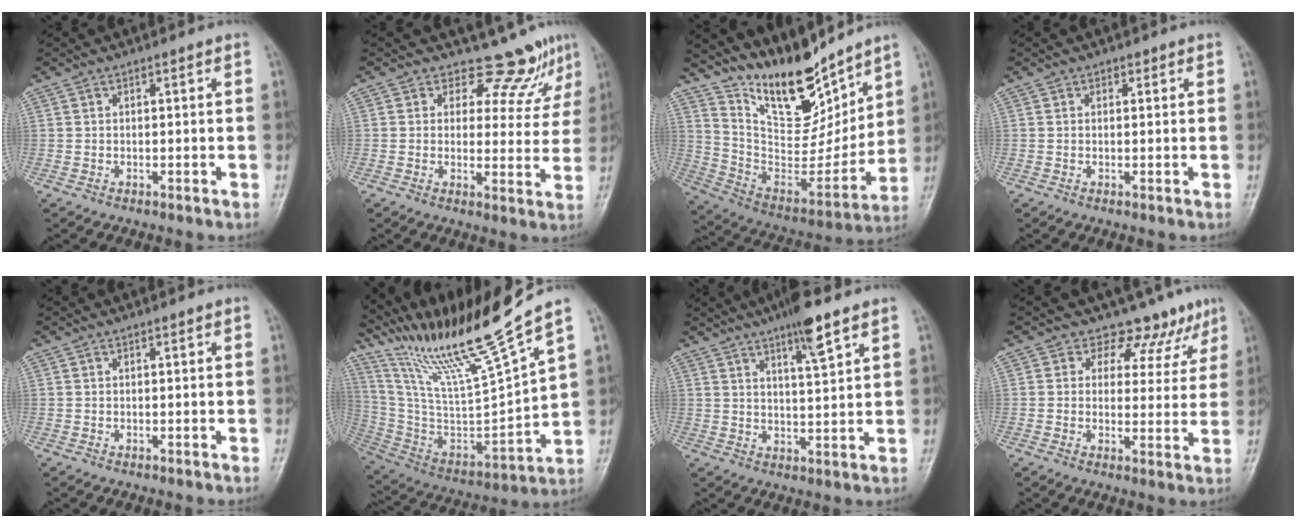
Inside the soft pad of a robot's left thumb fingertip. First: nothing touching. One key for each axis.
{"total": 8.2, "fx": 7.1, "fy": 3.8, "fz": 1.5, "tx": 0.015, "ty": -0.056, "tz": 0.080}
{"total": 18.6, "fx": 14.8, "fy": 6.8, "fz": 9.0, "tx": -0.102, "ty": -0.094, "tz": 0.274}
{"total": 0.6, "fx": 0.4, "fy": 0.4, "fz": 0.0, "tx": 0.003, "ty": -0.003, "tz": 0.004}
{"total": 0.0}
{"total": 21.9, "fx": 17.7, "fy": 0.2, "fz": 12.9, "tx": -0.209, "ty": -0.090, "tz": 0.339}
{"total": 7.8, "fx": 5.1, "fy": 0.9, "fz": 5.8, "tx": -0.093, "ty": -0.027, "tz": 0.085}
{"total": 8.6, "fx": 6.6, "fy": 5.3, "fz": 0.9, "tx": 0.029, "ty": -0.035, "tz": 0.067}